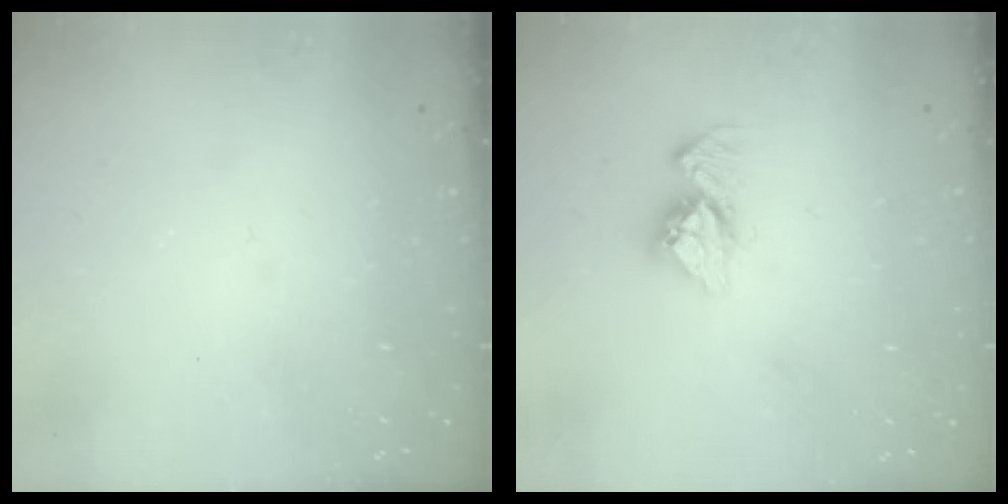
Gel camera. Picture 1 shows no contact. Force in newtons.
{"total": 11.1, "press": 11.0, "slide": 0.9}